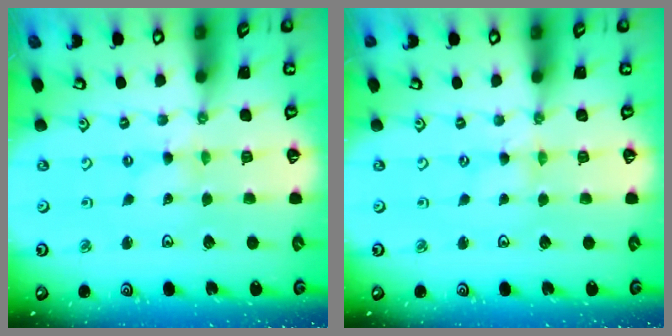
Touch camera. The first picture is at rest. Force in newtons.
{"total": 0.0}